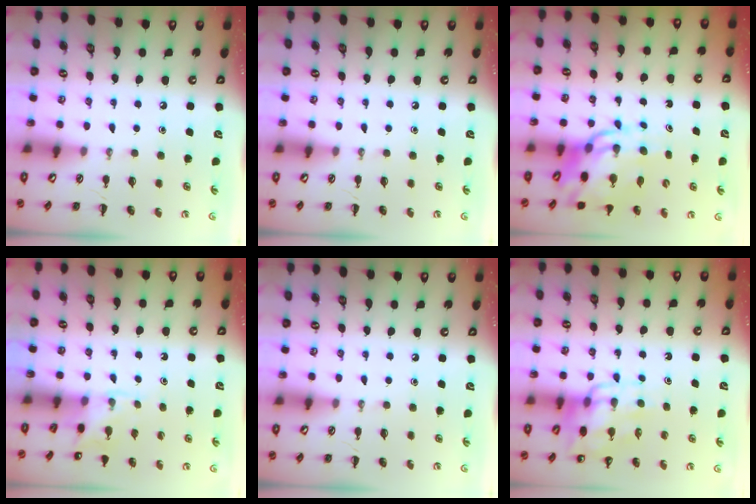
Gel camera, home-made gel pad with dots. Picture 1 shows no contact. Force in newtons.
{"total": 0.0}
{"total": 11.7, "press": 11.2, "slide": 3.4}
{"total": 4.3, "press": 4.1, "slide": 1.3}
{"total": 0.0}
{"total": 11.6, "press": 11.2, "slide": 3.1}